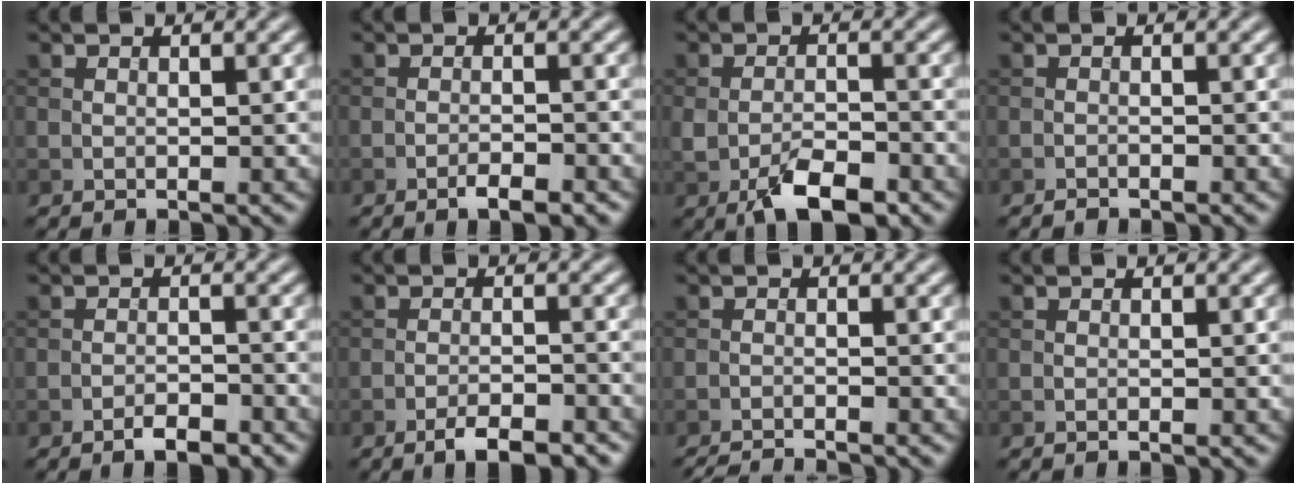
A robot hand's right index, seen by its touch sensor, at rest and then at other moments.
{"total": 2.0, "force": [-1.4, 0.4, 1.4], "torque": [-0.022, 0.002, -0.024]}
{"total": 5.1, "force": [-2.6, 2.2, 3.7], "torque": [-0.072, -0.007, -0.047]}
{"total": 0.6, "force": [-0.6, 0.1, 0.0], "torque": [0.001, 0.000, -0.013]}
{"total": 2.3, "force": [-1.7, 0.7, 1.4], "torque": [-0.018, 0.004, -0.031]}
{"total": 3.5, "force": [-2.6, 0.8, 2.3], "torque": [-0.038, 0.003, -0.043]}
{"total": 3.8, "force": [-3.6, 0.4, 1.1], "torque": [-0.018, -0.012, -0.061]}
{"total": 0.0}